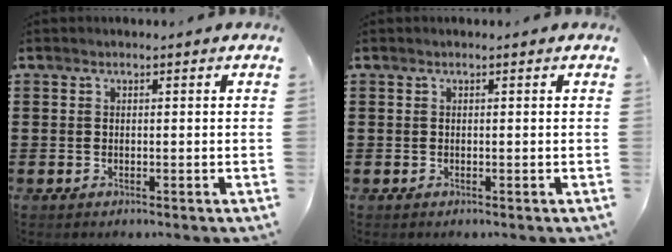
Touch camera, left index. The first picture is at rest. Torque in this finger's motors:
{"motor_torque": [-0.01, 0.01, 0.00, 0.00]}